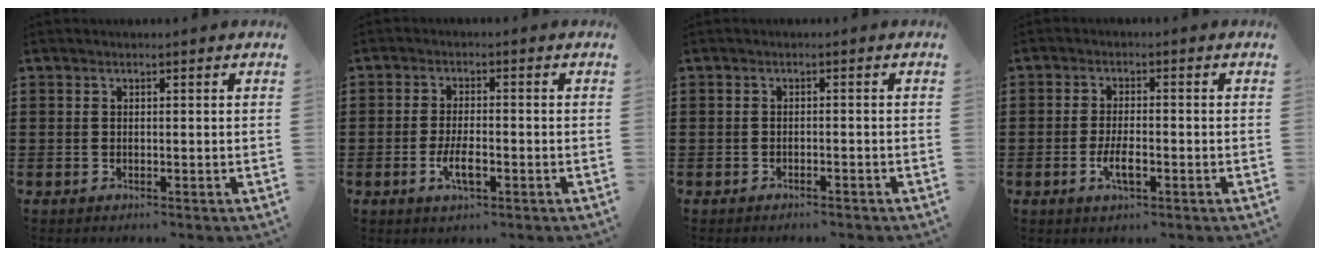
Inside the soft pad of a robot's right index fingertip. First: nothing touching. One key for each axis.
{"total": 4.4, "fx": -1.8, "fy": 1.3, "fz": 3.8, "tx": -0.077, "ty": -0.002, "tz": -0.034}
{"total": 1.0, "fx": -1.0, "fy": 0.0, "fz": 0.3, "tx": -0.009, "ty": -0.001, "tz": -0.019}
{"total": 4.1, "fx": -1.6, "fy": 1.2, "fz": 3.6, "tx": -0.073, "ty": -0.003, "tz": -0.031}